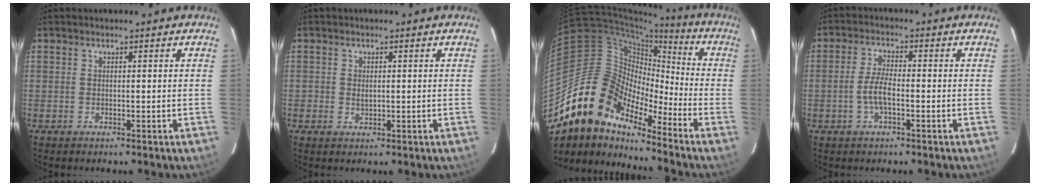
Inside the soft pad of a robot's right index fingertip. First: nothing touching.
{"total": 1.5, "force": [0.0, 1.1, 1.0], "torque": [-0.018, 0.001, 0.000]}
{"total": 17.2, "force": [-13.3, 7.4, 7.9], "torque": [-0.138, 0.010, -0.268]}
{"total": 4.7, "force": [-1.5, 1.3, 4.2], "torque": [-0.089, 0.003, -0.028]}